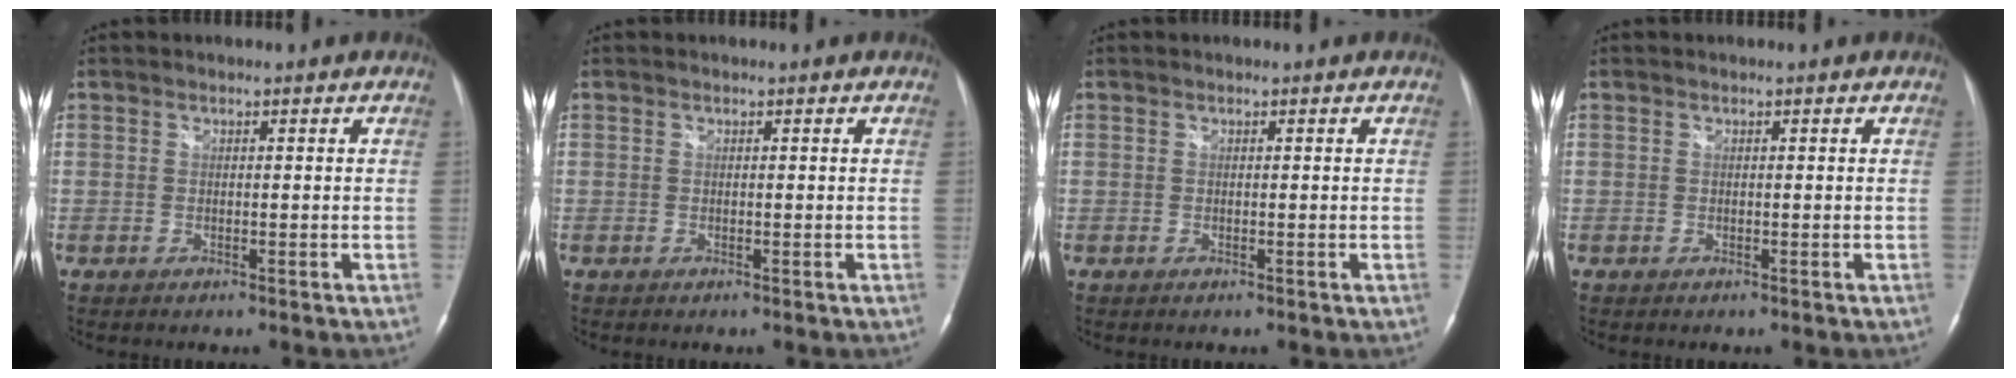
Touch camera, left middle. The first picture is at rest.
{"total": 0.0}
{"total": 0.0}
{"total": 0.0}